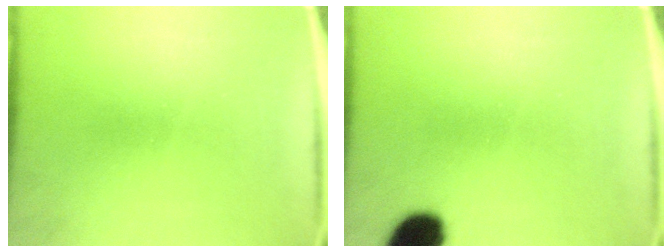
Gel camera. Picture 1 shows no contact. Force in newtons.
{"total": 8.4}